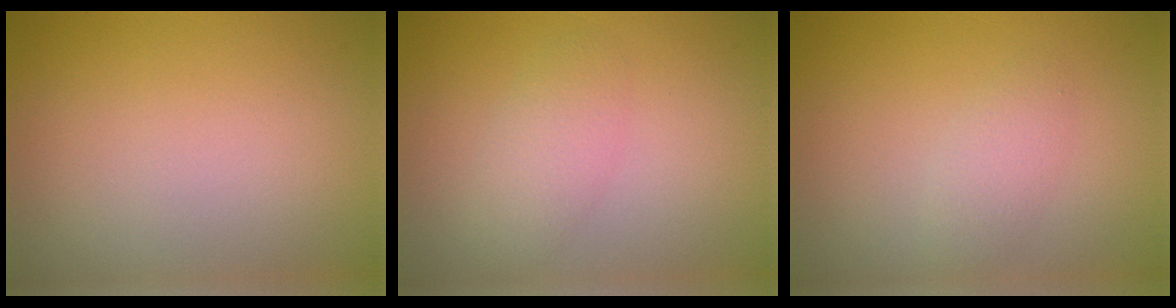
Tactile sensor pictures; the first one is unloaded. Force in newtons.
{"total": 2.2, "press": 2.2, "slide": 0.1}
{"total": 1.7, "press": 1.7, "slide": 0.0}